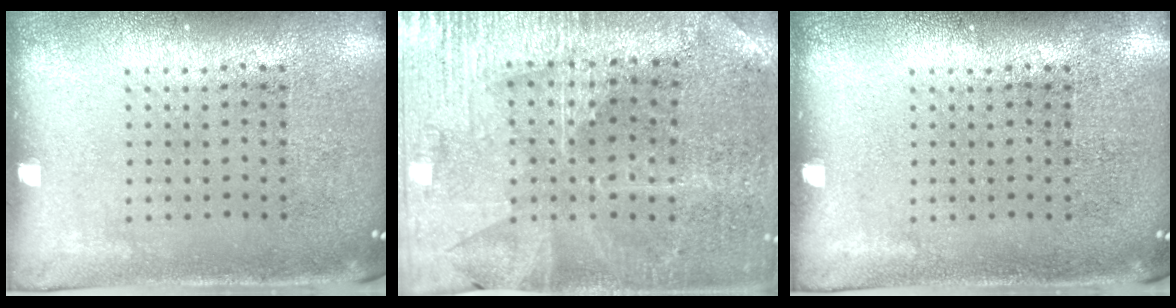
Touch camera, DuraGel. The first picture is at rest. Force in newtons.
{"total": 1.7, "press": 1.7, "slide": 0.3}
{"total": 0.0}